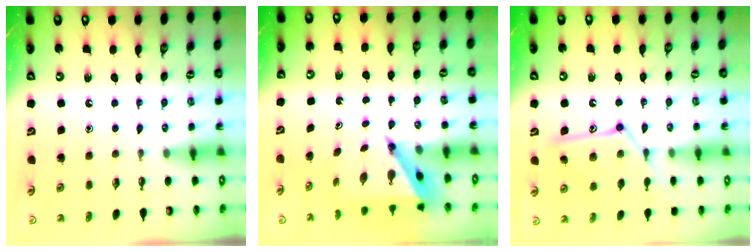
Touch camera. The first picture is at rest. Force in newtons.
{"total": 6.1, "press": 6.1, "slide": 0.5}
{"total": 12.9, "press": 12.9, "slide": 0.5}